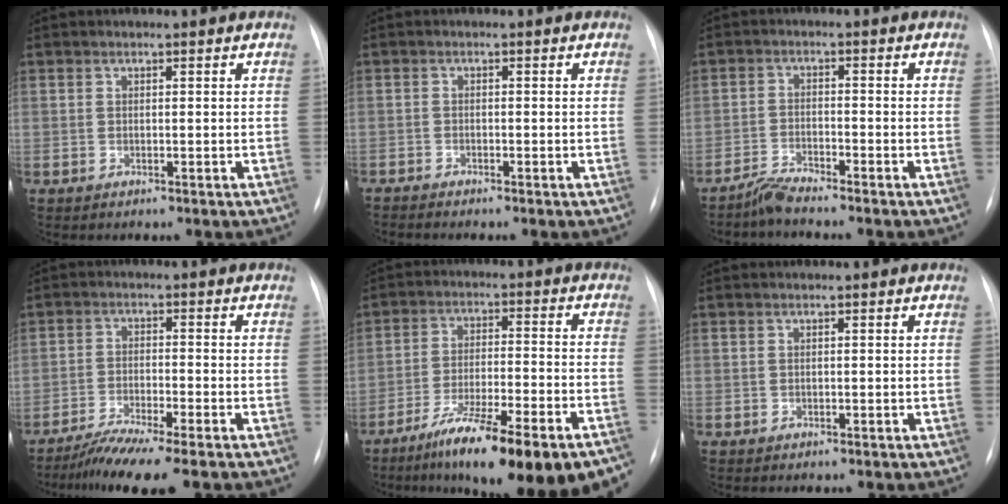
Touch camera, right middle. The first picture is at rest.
{"total": 1.8, "force": [-1.7, 0.1, 0.5], "torque": [-0.006, -0.002, -0.027]}
{"total": 3.2, "force": [-3.1, -0.3, 0.7], "torque": [-0.022, -0.016, -0.065]}
{"total": 7.7, "force": [-6.2, -0.5, 4.6], "torque": [-0.078, -0.026, -0.107]}
{"total": 20.7, "force": [-14.7, 2.5, 14.3], "torque": [-0.168, -0.009, -0.228]}
{"total": 0.0}